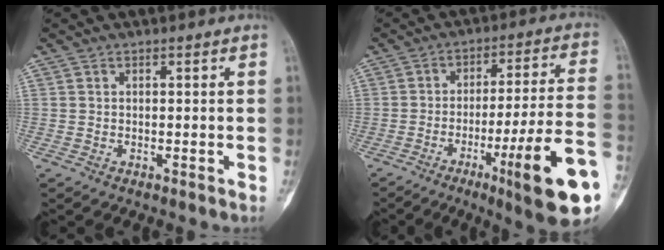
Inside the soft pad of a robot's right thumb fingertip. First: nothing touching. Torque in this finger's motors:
{"motor_torque": [2.64, 1.70, 1.40, -1.37, 0.40]}